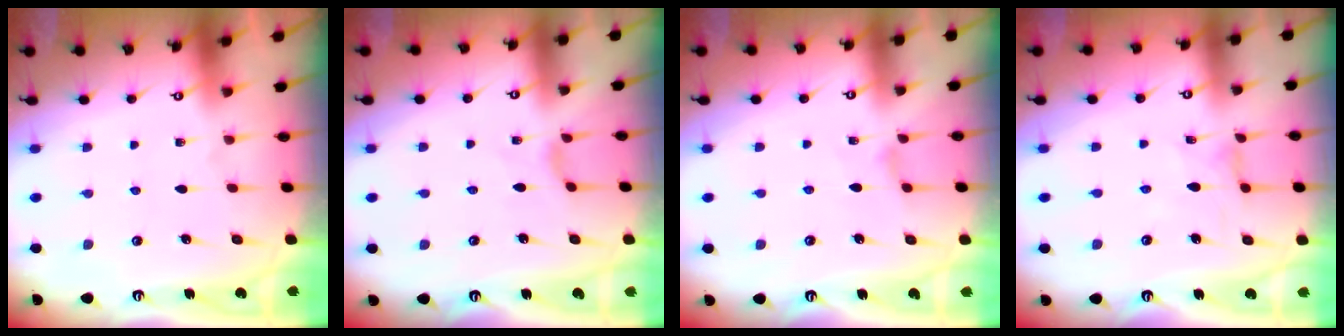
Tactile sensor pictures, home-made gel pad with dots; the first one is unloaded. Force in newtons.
{"total": 2.0, "press": 1.9, "slide": 0.6}
{"total": 1.5, "press": 1.4, "slide": 0.4}
{"total": 1.6, "press": 1.6, "slide": 0.2}